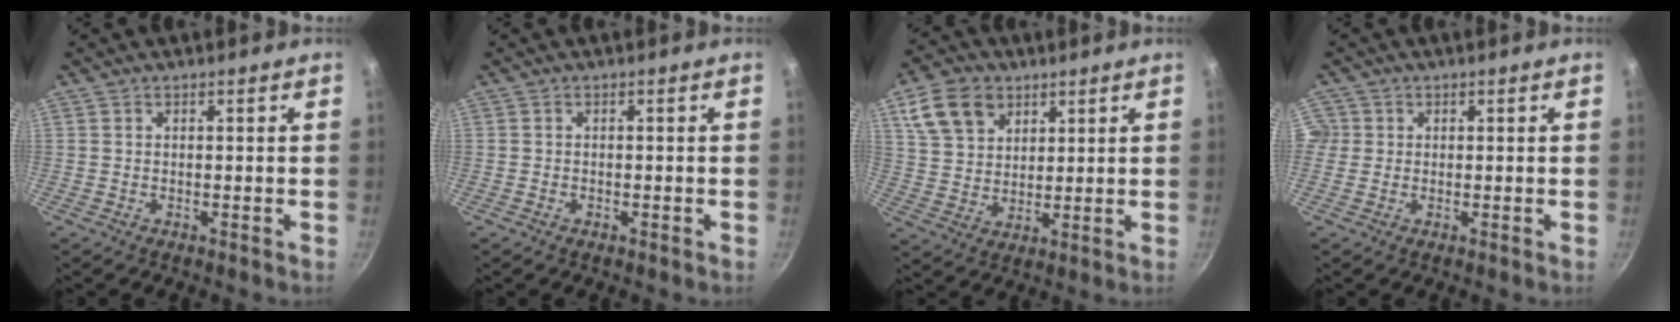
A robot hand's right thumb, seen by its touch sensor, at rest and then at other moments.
{"total": 0.6, "force": [-0.3, 0.4, 0.3], "torque": [-0.005, 0.001, -0.008]}
{"total": 11.4, "force": [5.5, 8.1, 5.8], "torque": [-0.088, -0.006, 0.105]}
{"total": 2.9, "force": [0.2, 2.8, 0.5], "torque": [0.010, 0.003, -0.003]}